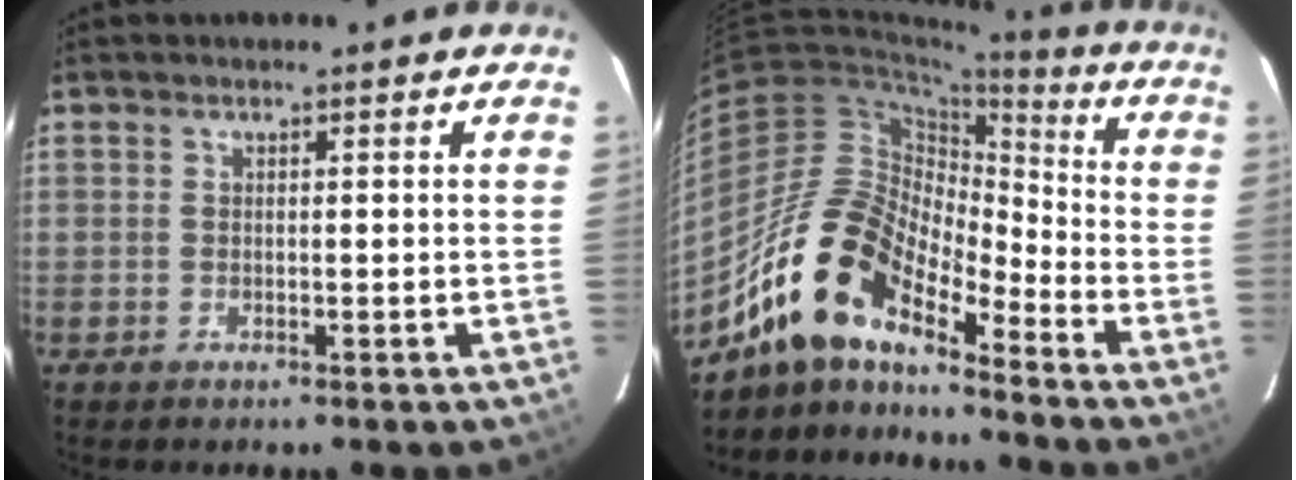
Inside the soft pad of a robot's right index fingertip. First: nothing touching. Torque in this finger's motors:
{"motor_torque": [0.85, -0.82, 1.05, 0.21]}